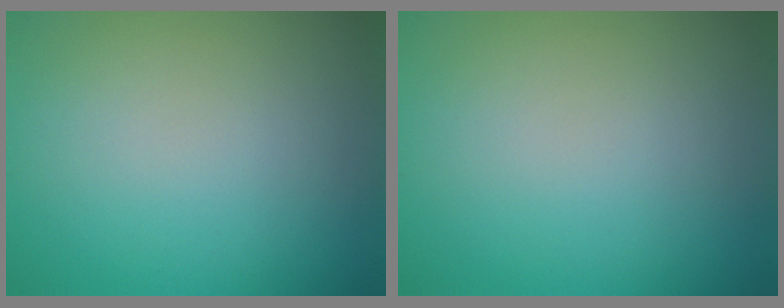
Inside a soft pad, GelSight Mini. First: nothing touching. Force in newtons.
{"total": 0.0}